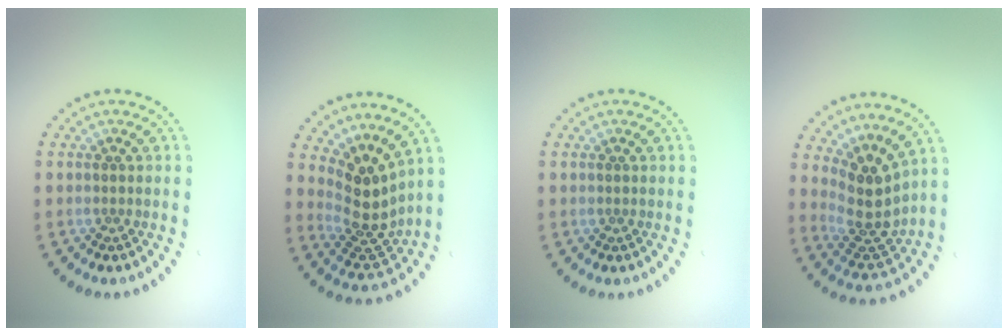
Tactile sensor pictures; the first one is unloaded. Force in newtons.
{"total": 4.1, "press": 3.1, "slide": 2.8}
{"total": 0.0}
{"total": 3.9, "press": 3.2, "slide": 2.3}